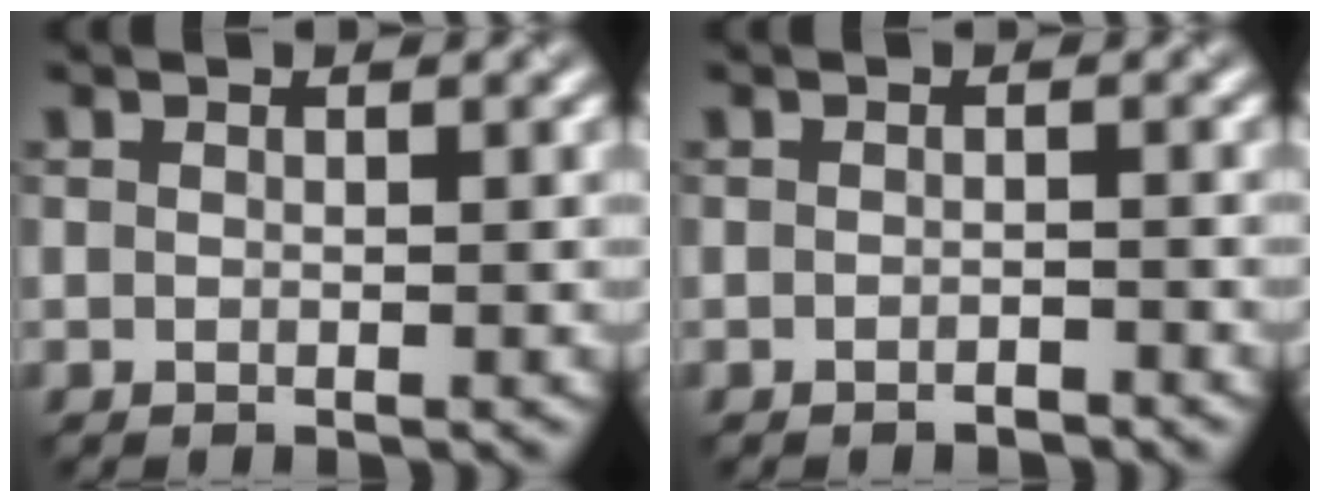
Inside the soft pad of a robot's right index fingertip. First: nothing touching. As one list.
[{"total": 1.1, "force": [-1.1, 0.0, 0.2], "torque": [-0.001, 0.002, -0.014]}]